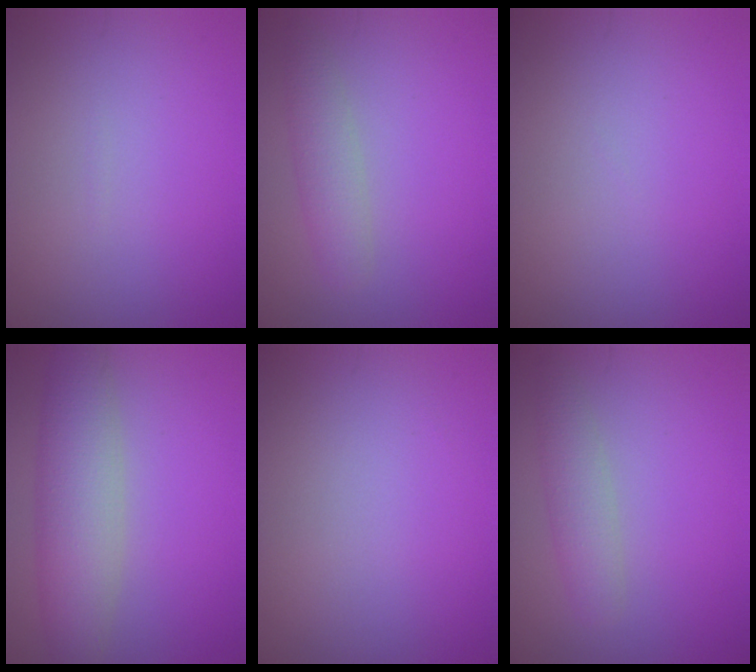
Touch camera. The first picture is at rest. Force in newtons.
{"total": 2.4, "press": 2.4, "slide": 0.2}
{"total": 0.0}
{"total": 5.3, "press": 5.3, "slide": 0.3}
{"total": 0.0}
{"total": 2.4, "press": 2.4, "slide": 0.2}